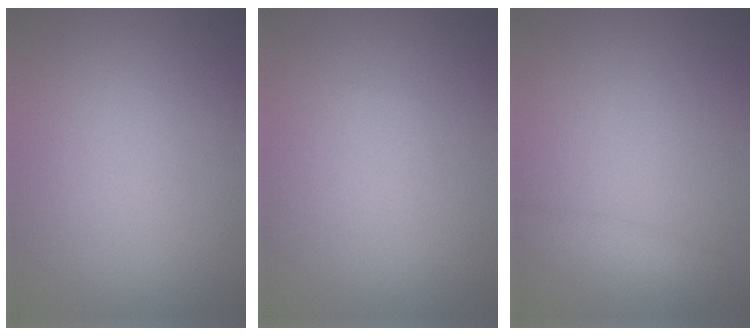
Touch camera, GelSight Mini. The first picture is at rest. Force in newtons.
{"total": 0.0}
{"total": 1.2, "press": 1.2, "slide": 0.1}